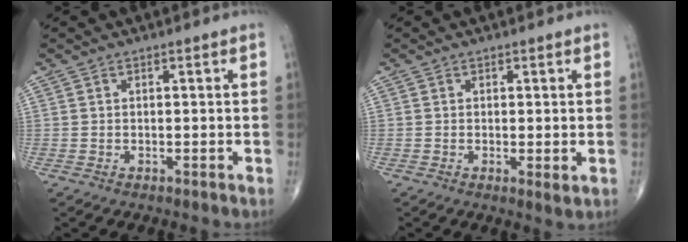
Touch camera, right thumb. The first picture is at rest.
{"total": 1.6, "force": [-0.1, 0.5, 1.6], "torque": [-0.026, -0.009, -0.004]}